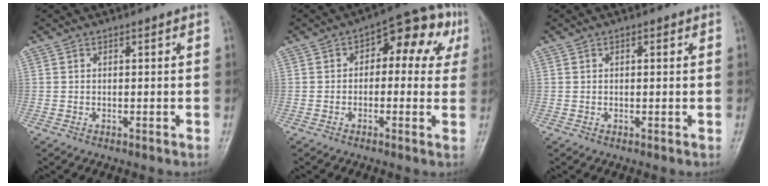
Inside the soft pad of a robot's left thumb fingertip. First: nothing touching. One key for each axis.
{"total": 11.3, "fx": 2.9, "fy": 6.6, "fz": 8.7, "tx": -0.058, "ty": 0.035, "tz": 0.024}
{"total": 0.7, "fx": 0.3, "fy": 0.3, "fz": 0.6, "tx": -0.008, "ty": 0.001, "tz": 0.003}